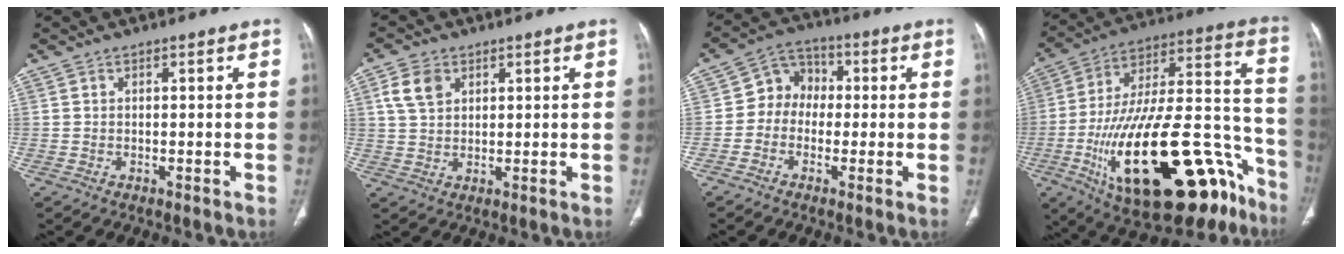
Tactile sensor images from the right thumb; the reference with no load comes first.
{"total": 5.6, "force": [2.3, 4.0, 3.2], "torque": [-0.052, 0.000, 0.048]}
{"total": 7.2, "force": [-0.4, 6.2, 3.6], "torque": [-0.025, 0.025, -0.025]}
{"total": 37.5, "force": [-17.0, 15.3, 29.7], "torque": [-0.432, 0.076, -0.257]}